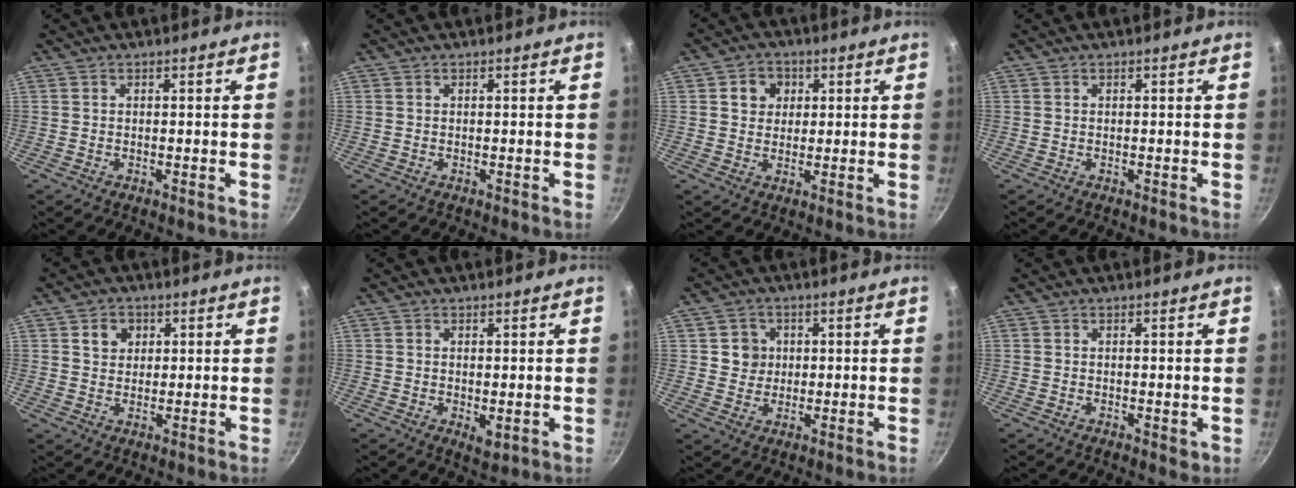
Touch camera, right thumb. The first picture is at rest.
{"total": 0.0}
{"total": 5.1, "force": [1.5, 4.5, 1.9], "torque": [0.003, 0.003, 0.019]}
{"total": 0.0}
{"total": 4.1, "force": [1.5, 3.5, 1.6], "torque": [-0.003, 0.001, 0.023]}
{"total": 2.7, "force": [0.2, 1.6, 2.2], "torque": [-0.034, -0.009, 0.004]}
{"total": 4.3, "force": [0.9, 4.1, 1.0], "torque": [0.012, 0.001, 0.011]}
{"total": 1.0, "force": [0.3, 0.7, 0.7], "torque": [-0.008, -0.002, 0.005]}